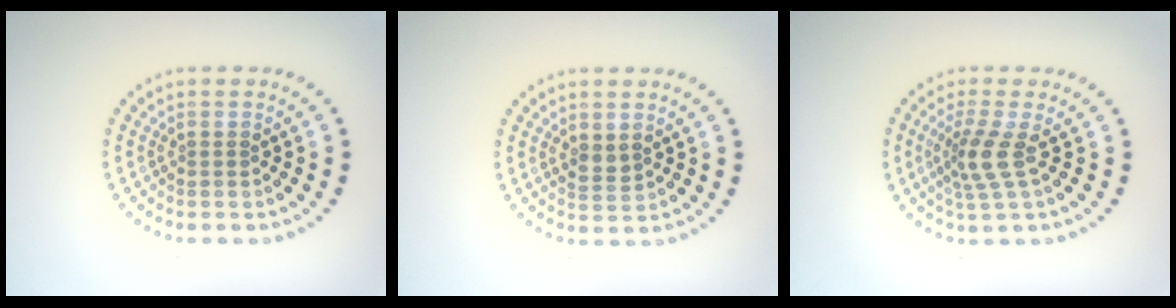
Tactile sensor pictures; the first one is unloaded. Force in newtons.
{"total": 1.2, "press": 1.2, "slide": 0.4}
{"total": 2.8, "press": 2.0, "slide": 1.9}